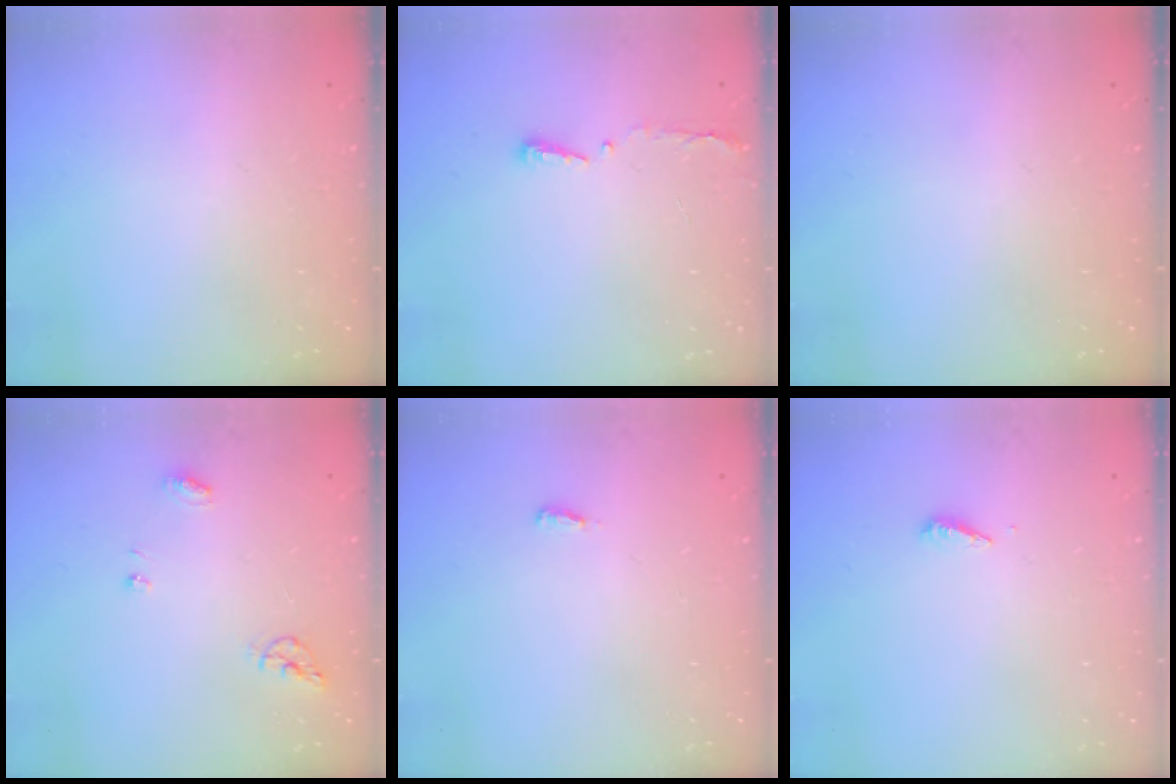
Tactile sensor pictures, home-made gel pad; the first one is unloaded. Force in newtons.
{"total": 3.7, "press": 3.7, "slide": 0.6}
{"total": 0.0}
{"total": 6.7, "press": 6.7, "slide": 0.3}
{"total": 2.6, "press": 2.4, "slide": 1.0}
{"total": 2.8, "press": 2.8, "slide": 0.2}